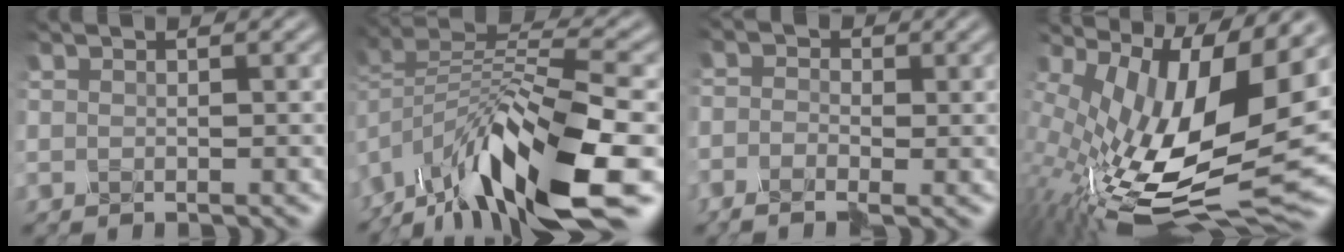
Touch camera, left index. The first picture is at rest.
{"total": 11.1, "force": [-7.2, 3.2, 7.8], "torque": [-0.153, 0.019, -0.118]}
{"total": 2.0, "force": [-1.8, 0.9, 0.0], "torque": [-0.002, 0.005, -0.040]}
{"total": 14.9, "force": [2.1, 6.6, 13.2], "torque": [-0.251, -0.020, 0.055]}